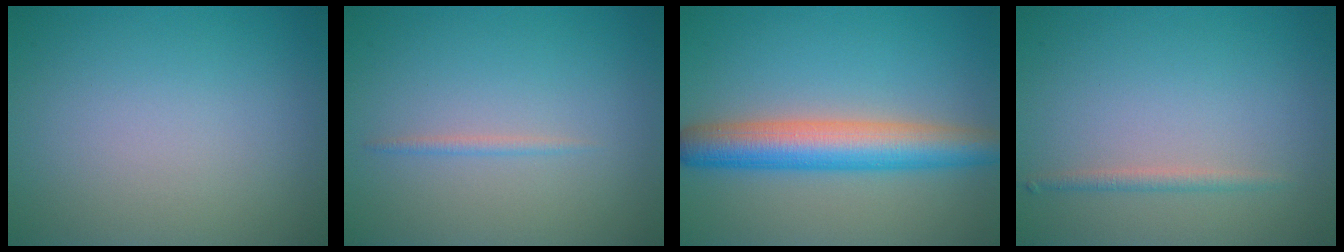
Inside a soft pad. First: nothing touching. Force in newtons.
{"total": 0.7, "press": 0.7, "slide": 0.1}
{"total": 6.5, "press": 6.5, "slide": 0.2}
{"total": 1.1, "press": 1.1, "slide": 0.0}